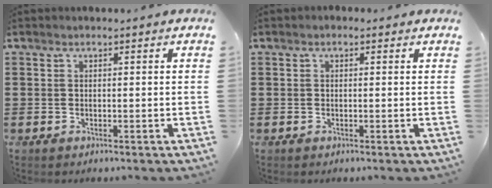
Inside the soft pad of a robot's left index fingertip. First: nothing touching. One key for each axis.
{"total": 0.6, "fx": -0.1, "fy": 0.5, "fz": 0.3, "tx": -0.007, "ty": 0.003, "tz": -0.002}